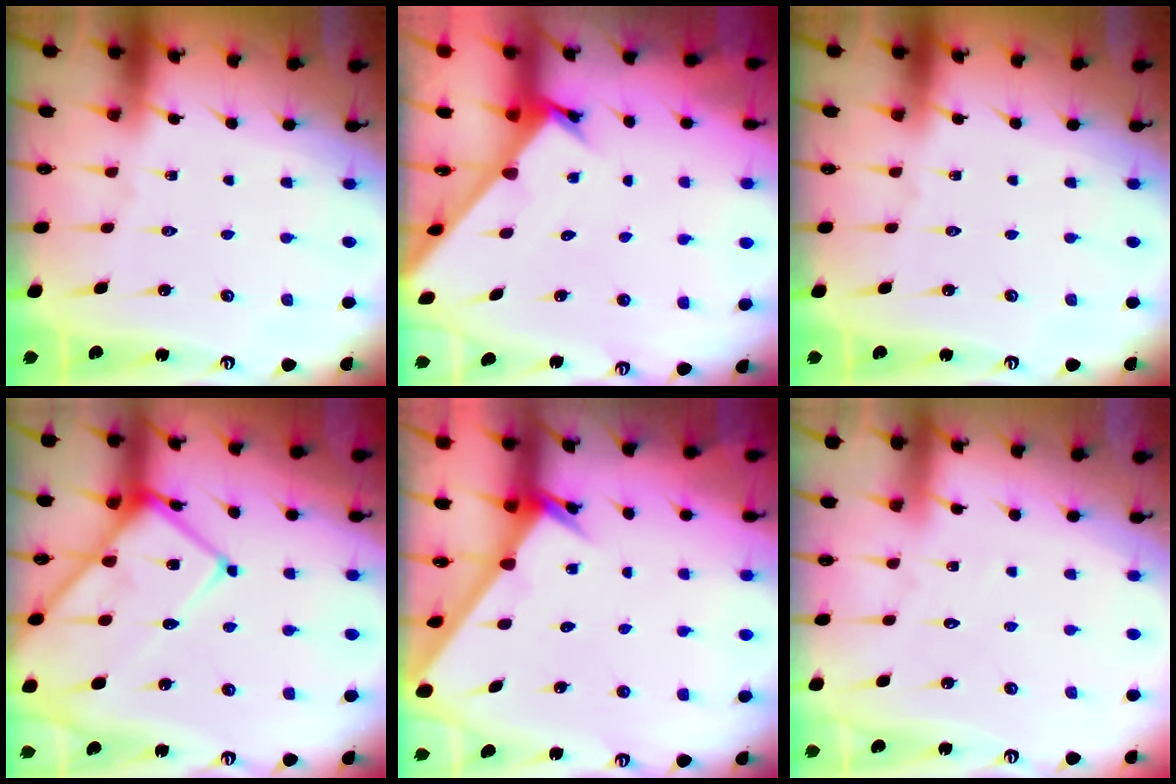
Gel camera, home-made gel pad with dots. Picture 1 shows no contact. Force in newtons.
{"total": 2.2, "press": 2.2, "slide": 0.2}
{"total": 0.0}
{"total": 18.2, "press": 18.1, "slide": 1.9}
{"total": 2.5, "press": 2.5, "slide": 0.2}
{"total": 2.9, "press": 2.9, "slide": 0.3}